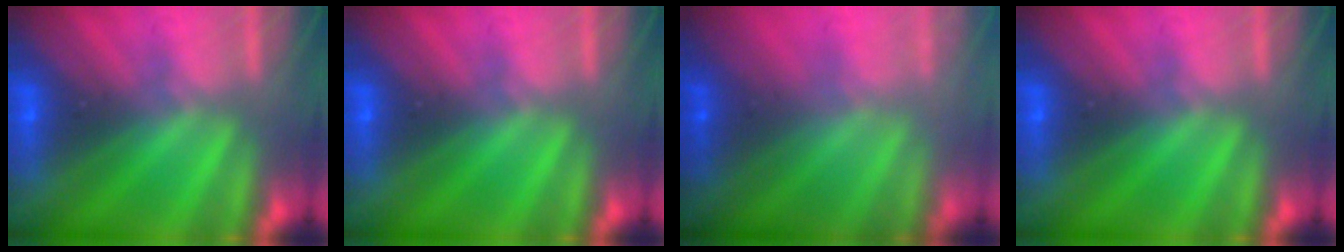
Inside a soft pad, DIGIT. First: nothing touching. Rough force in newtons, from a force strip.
{"total": 0.0}
{"total": 2.3}
{"total": 0.0}